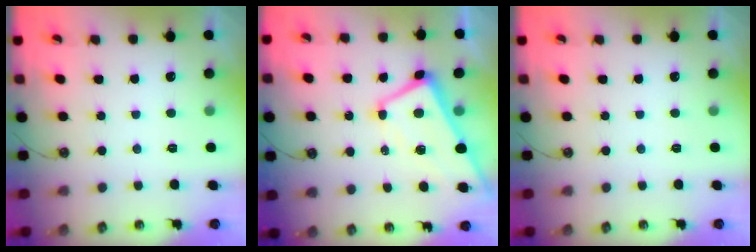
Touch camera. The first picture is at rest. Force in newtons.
{"total": 2.6, "press": 2.5, "slide": 0.8}
{"total": 0.0}